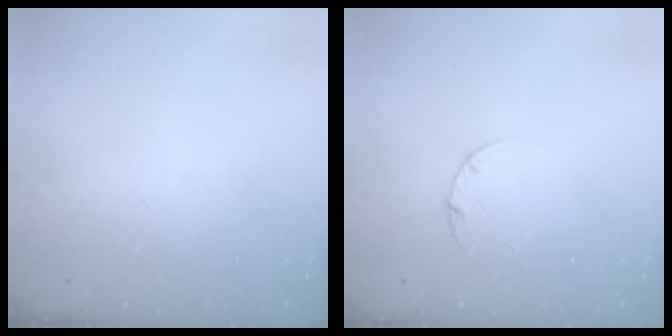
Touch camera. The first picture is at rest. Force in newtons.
{"total": 2.6, "press": 2.6, "slide": 0.3}